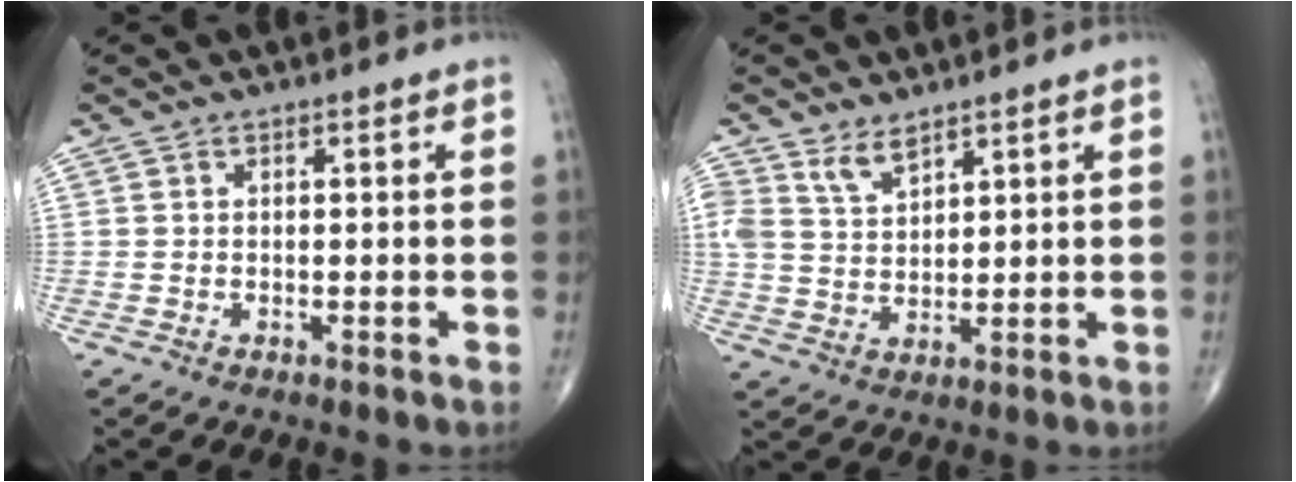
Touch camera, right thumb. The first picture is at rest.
{"total": 4.9, "force": [3.8, 2.2, 2.2], "torque": [-0.029, -0.026, 0.079]}